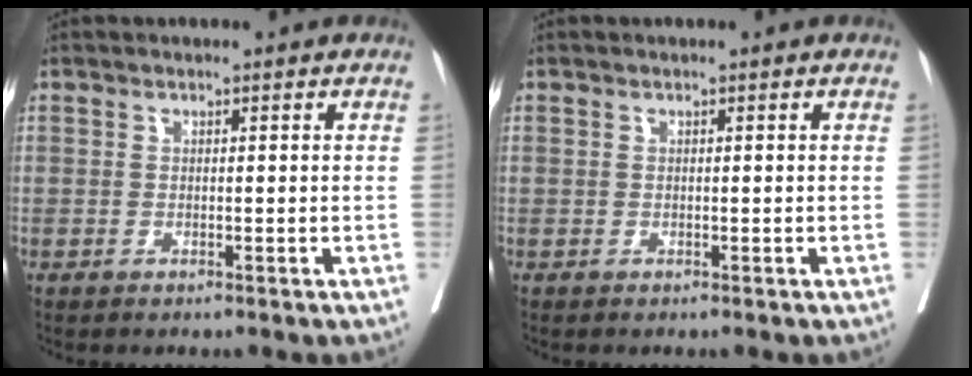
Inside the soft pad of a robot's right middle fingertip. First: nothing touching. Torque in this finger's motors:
{"motor_torque": [0.05, 0.03, 0.03, 0.01]}